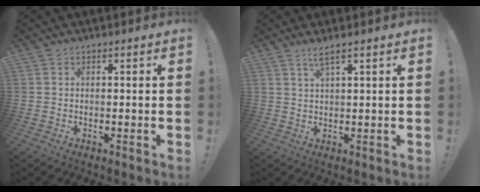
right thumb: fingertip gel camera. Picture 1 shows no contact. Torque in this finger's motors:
{"motor_torque": [-0.01, 0.12, -0.01, 0.01, 0.11]}